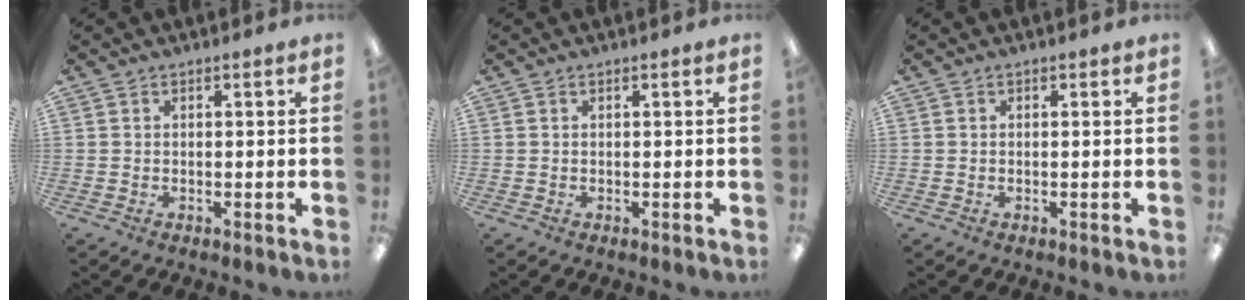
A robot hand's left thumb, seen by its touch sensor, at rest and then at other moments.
{"total": 0.6, "force": [0.0, -0.1, 0.6], "torque": [-0.008, -0.002, 0.001]}
{"total": 0.0}